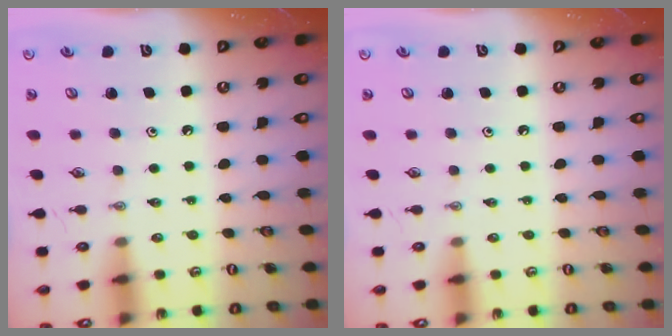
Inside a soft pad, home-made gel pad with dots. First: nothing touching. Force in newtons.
{"total": 0.0}